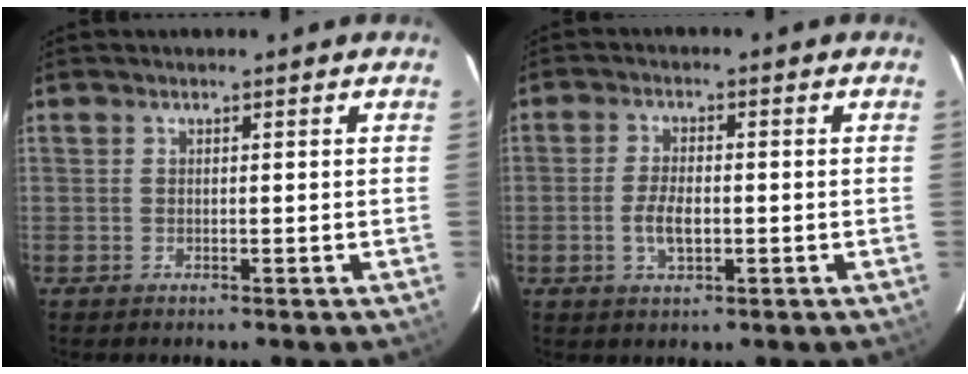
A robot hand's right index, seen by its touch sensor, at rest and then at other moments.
{"total": 4.8, "force": [-1.2, 2.2, 4.1], "torque": [-0.083, -0.003, -0.020]}